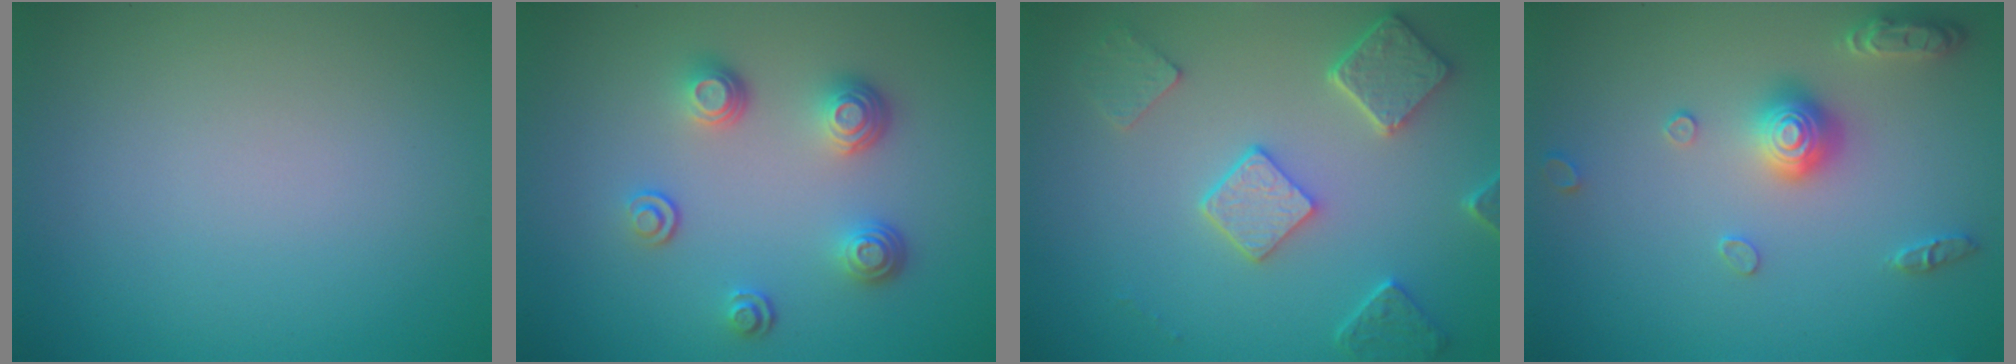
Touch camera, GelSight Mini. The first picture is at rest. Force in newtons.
{"total": 3.6, "press": 2.8, "slide": 2.2}
{"total": 4.9, "press": 3.8, "slide": 3.2}
{"total": 2.9, "press": 2.9, "slide": 0.2}